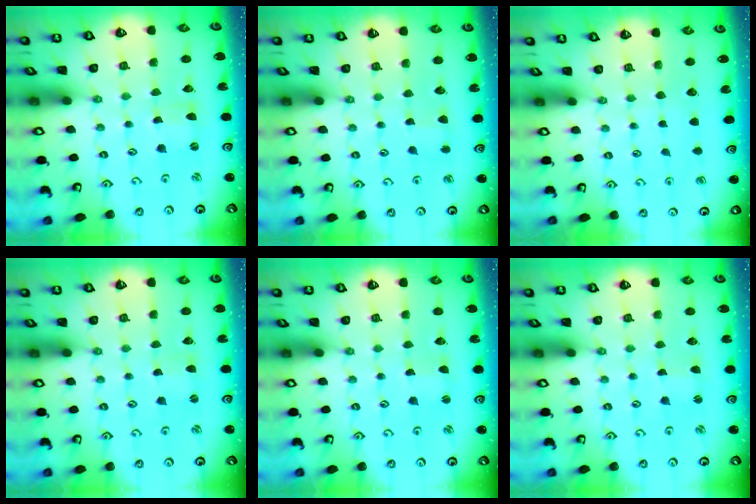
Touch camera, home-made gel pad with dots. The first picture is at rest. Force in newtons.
{"total": 2.2, "press": 2.2, "slide": 0.2}
{"total": 0.0}
{"total": 0.5, "press": 0.5, "slide": 0.1}
{"total": 0.5, "press": 0.5, "slide": 0.1}
{"total": 0.0}